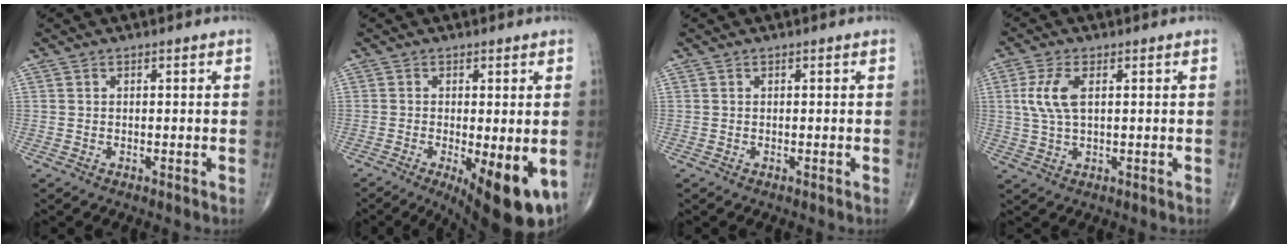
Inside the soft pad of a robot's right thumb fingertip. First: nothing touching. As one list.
[{"total": 13.2, "force": [-4.4, 4.3, 11.7], "torque": [-0.137, -0.020, -0.053]}, {"total": 0.0}, {"total": 6.3, "force": [1.3, 2.9, 5.5], "torque": [-0.132, 0.003, 0.027]}]